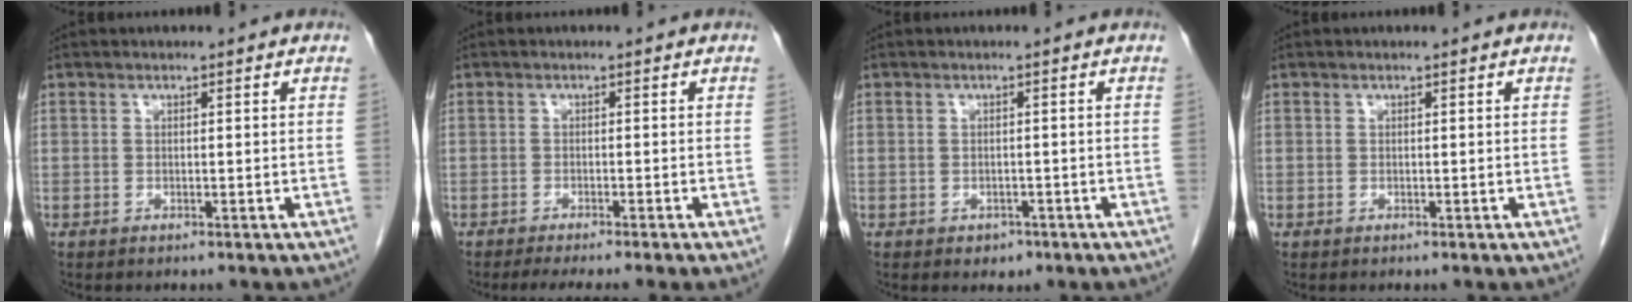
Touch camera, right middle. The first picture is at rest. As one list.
[{"total": 5.4, "force": [-4.3, -0.8, 3.2], "torque": [-0.033, -0.009, -0.066]}, {"total": 1.6, "force": [-0.9, 1.2, 0.5], "torque": [-0.006, 0.004, -0.007]}, {"total": 0.0}]